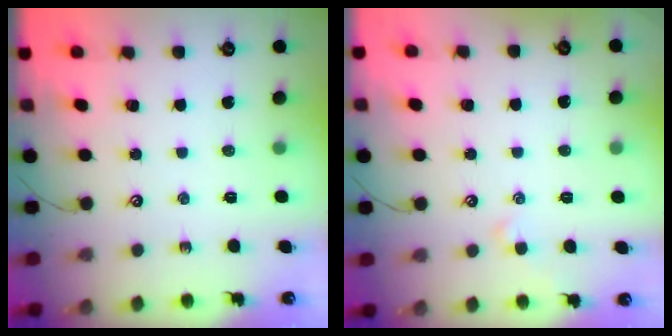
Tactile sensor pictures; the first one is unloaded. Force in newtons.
{"total": 2.1, "press": 2.1, "slide": 0.3}